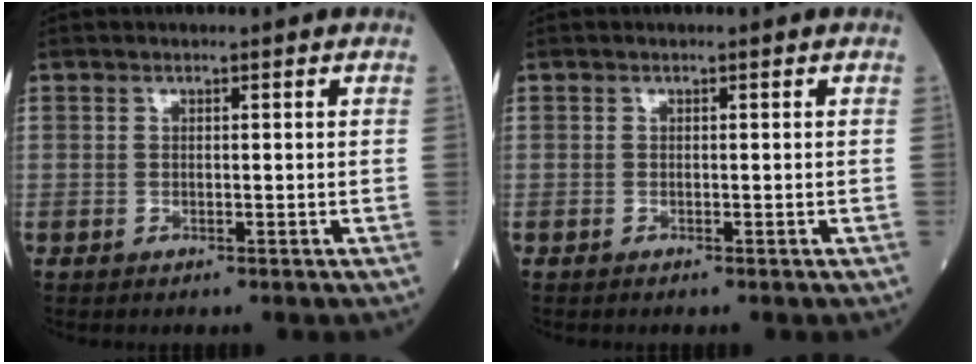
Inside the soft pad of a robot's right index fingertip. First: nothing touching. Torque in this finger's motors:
{"motor_torque": [0.00, 0.01, -0.03, 0.01]}